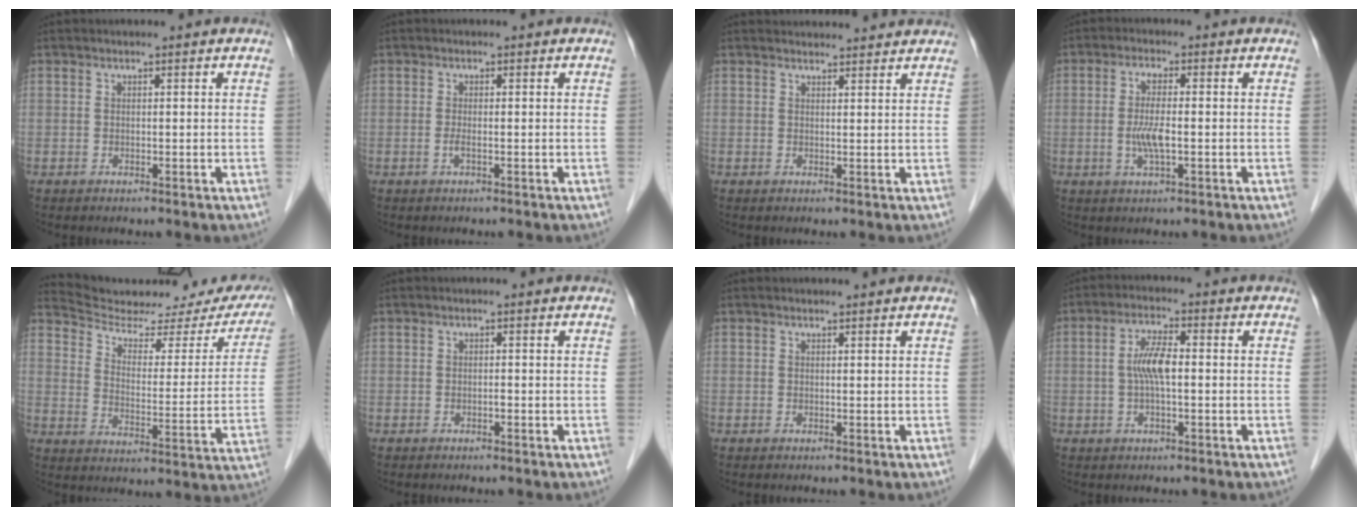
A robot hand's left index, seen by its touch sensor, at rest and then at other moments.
{"total": 0.9, "force": [-0.4, 0.0, 0.8], "torque": [-0.018, 0.000, -0.007]}
{"total": 5.8, "force": [5.6, 1.4, 0.5], "torque": [0.001, 0.025, 0.060]}
{"total": 4.6, "force": [-0.7, 0.6, 4.5], "torque": [-0.096, -0.005, -0.014]}
{"total": 21.1, "force": [19.5, 3.5, 7.3], "torque": [-0.095, -0.041, 0.255]}
{"total": 0.0}
{"total": 1.0, "force": [1.0, 0.2, 0.1], "torque": [-0.010, 0.006, 0.013]}
{"total": 5.1, "force": [-0.1, 1.1, 4.9], "torque": [-0.106, 0.007, -0.004]}